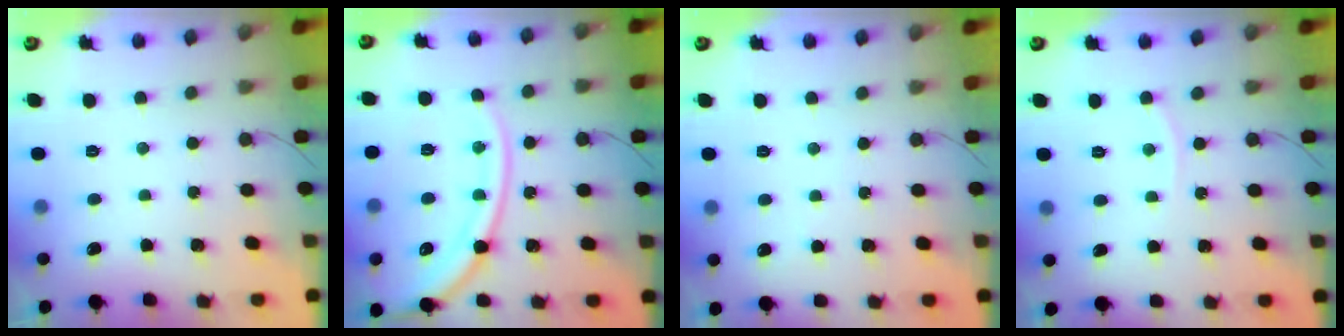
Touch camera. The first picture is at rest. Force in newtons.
{"total": 15.9, "press": 15.7, "slide": 2.0}
{"total": 3.0, "press": 3.0, "slide": 0.3}
{"total": 3.7, "press": 3.7, "slide": 0.5}